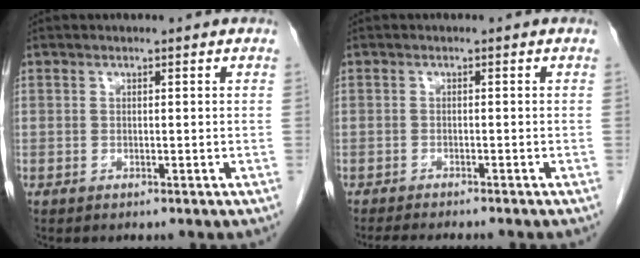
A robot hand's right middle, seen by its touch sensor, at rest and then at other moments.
{"total": 6.7, "force": [-5.9, 0.6, 3.1], "torque": [-0.034, -0.012, -0.085]}